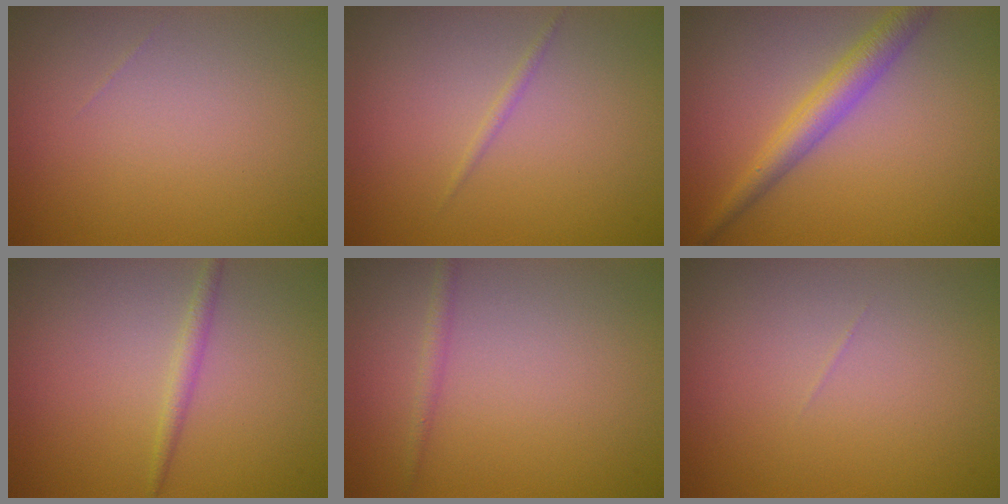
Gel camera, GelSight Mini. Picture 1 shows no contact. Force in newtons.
{"total": 0.6, "press": 0.6, "slide": 0.1}
{"total": 3.5, "press": 3.5, "slide": 0.1}
{"total": 1.3, "press": 1.3, "slide": 0.1}
{"total": 1.1, "press": 1.1, "slide": 0.1}
{"total": 0.0}